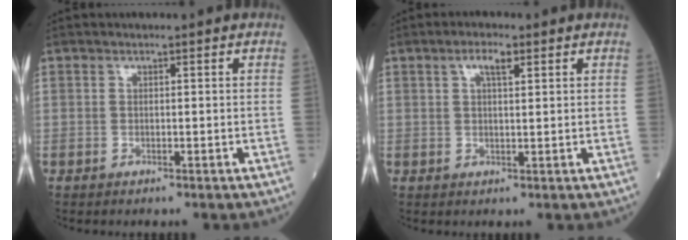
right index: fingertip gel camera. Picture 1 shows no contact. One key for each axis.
{"total": 3.0, "fx": 1.5, "fy": 0.8, "fz": 2.5, "tx": -0.052, "ty": 0.005, "tz": 0.027}